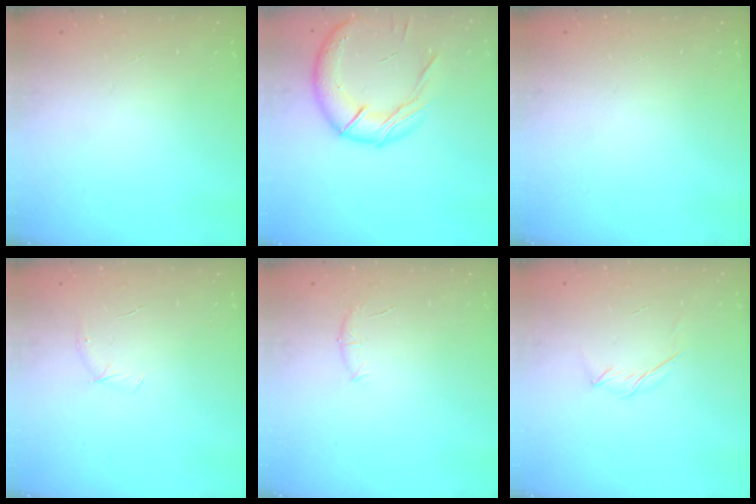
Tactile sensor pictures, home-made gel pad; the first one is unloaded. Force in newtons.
{"total": 17.1, "press": 16.9, "slide": 2.6}
{"total": 0.0}
{"total": 4.2, "press": 4.1, "slide": 1.2}
{"total": 6.7, "press": 6.5, "slide": 1.9}
{"total": 3.9, "press": 3.8, "slide": 0.9}